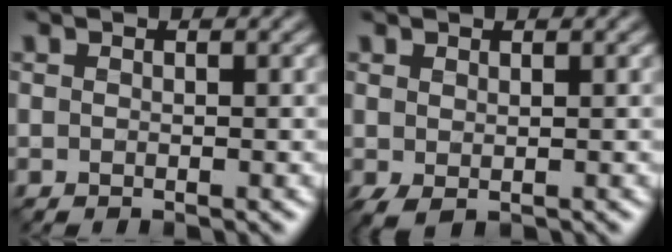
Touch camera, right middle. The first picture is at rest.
{"total": 1.1, "force": [0.0, 0.1, 1.1], "torque": [-0.028, -0.003, 0.001]}